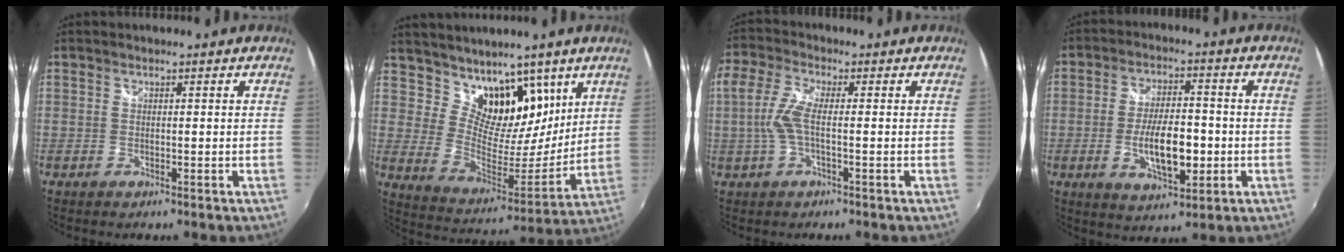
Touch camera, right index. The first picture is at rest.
{"total": 15.6, "force": [9.8, 9.5, 7.7], "torque": [-0.120, -0.012, 0.173]}
{"total": 6.1, "force": [-0.7, 1.6, 5.8], "torque": [-0.131, 0.006, -0.013]}
{"total": 10.6, "force": [-2.3, 4.2, 9.5], "torque": [-0.175, -0.005, -0.031]}